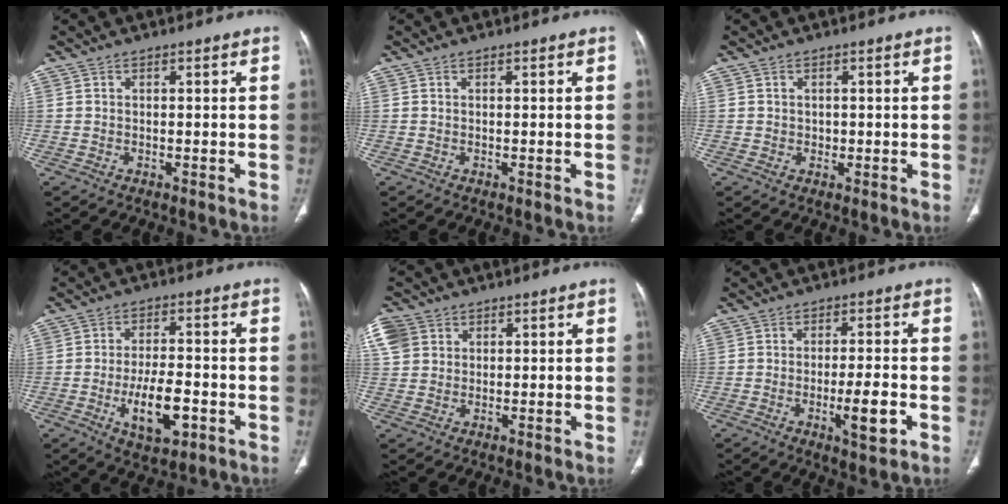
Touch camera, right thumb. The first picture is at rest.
{"total": 0.0}
{"total": 1.1, "force": [0.1, 1.1, 0.4], "torque": [-0.002, 0.001, 0.003]}
{"total": 9.8, "force": [-3.3, 4.3, 8.2], "torque": [-0.131, 0.009, -0.051]}
{"total": 8.7, "force": [3.5, 7.1, 3.6], "torque": [-0.092, 0.014, 0.074]}
{"total": 6.8, "force": [-2.2, 1.5, 6.2], "torque": [-0.094, 0.003, -0.033]}